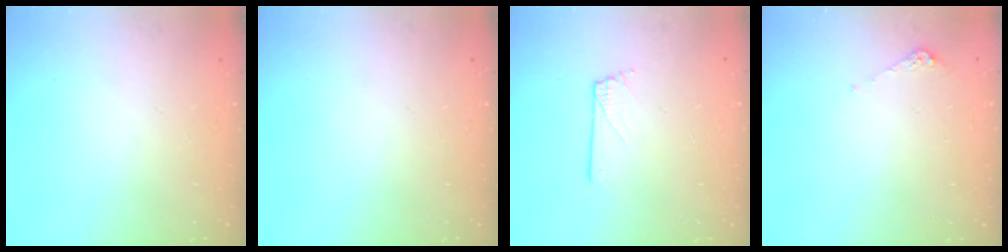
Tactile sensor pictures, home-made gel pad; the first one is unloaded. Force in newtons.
{"total": 0.0}
{"total": 0.6, "press": 0.6, "slide": 0.1}
{"total": 4.3, "press": 4.2, "slide": 0.5}